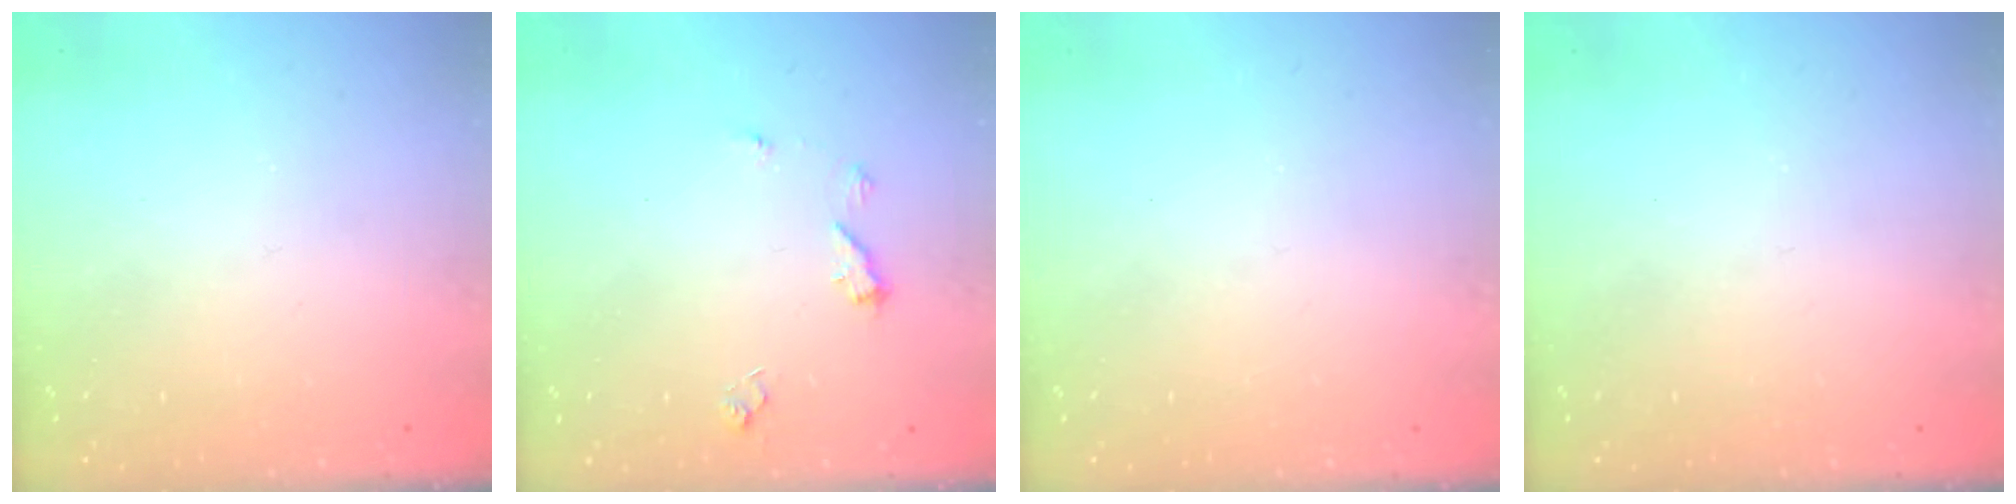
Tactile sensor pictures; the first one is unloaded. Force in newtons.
{"total": 7.0, "press": 7.0, "slide": 0.7}
{"total": 0.0}
{"total": 0.0}